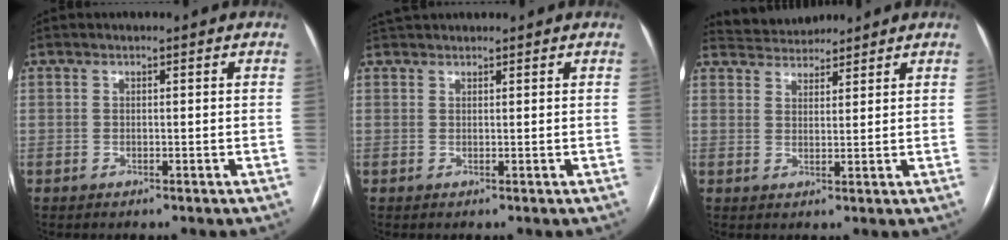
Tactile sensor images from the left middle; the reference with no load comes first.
{"total": 2.9, "force": [2.8, 0.6, 0.7], "torque": [-0.014, 0.035, 0.050]}
{"total": 4.6, "force": [4.5, 1.0, 0.0], "torque": [-0.006, 0.026, 0.079]}